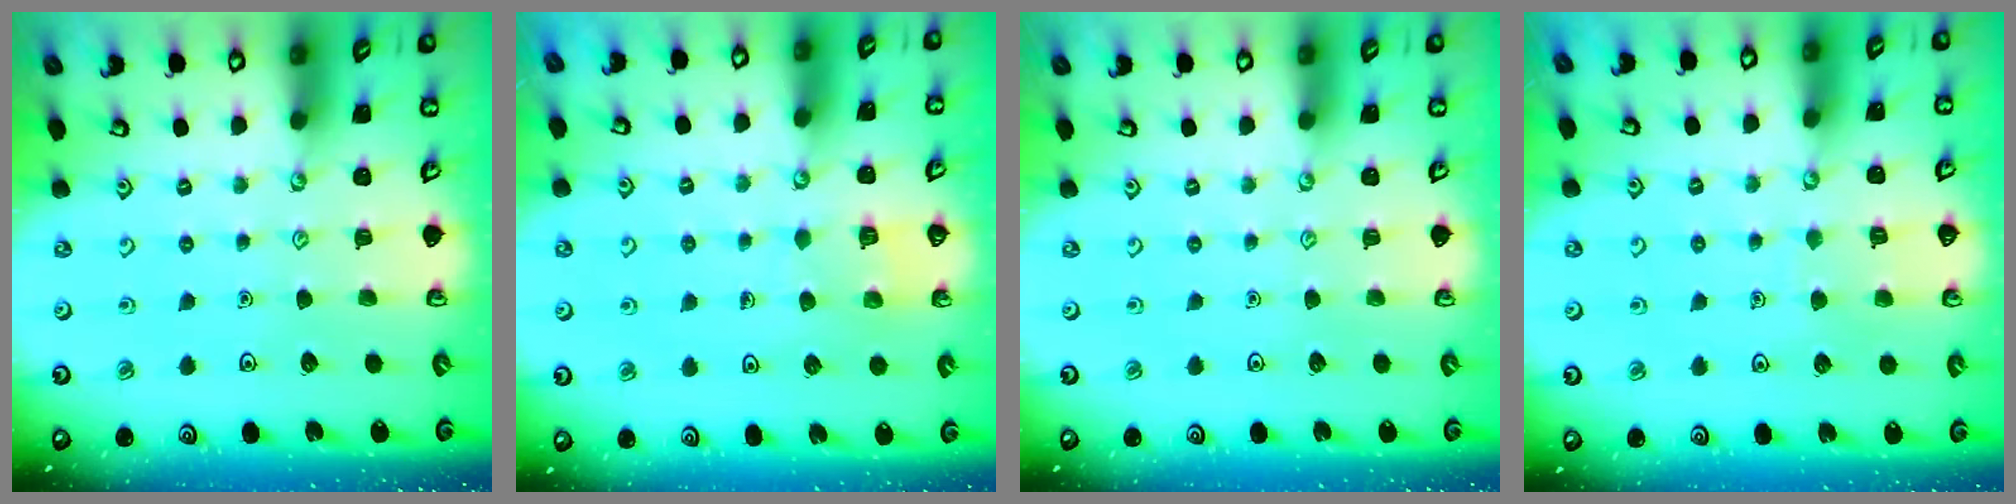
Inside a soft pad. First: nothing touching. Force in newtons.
{"total": 4.7, "press": 4.7, "slide": 0.4}
{"total": 0.0}
{"total": 5.0, "press": 4.9, "slide": 0.4}